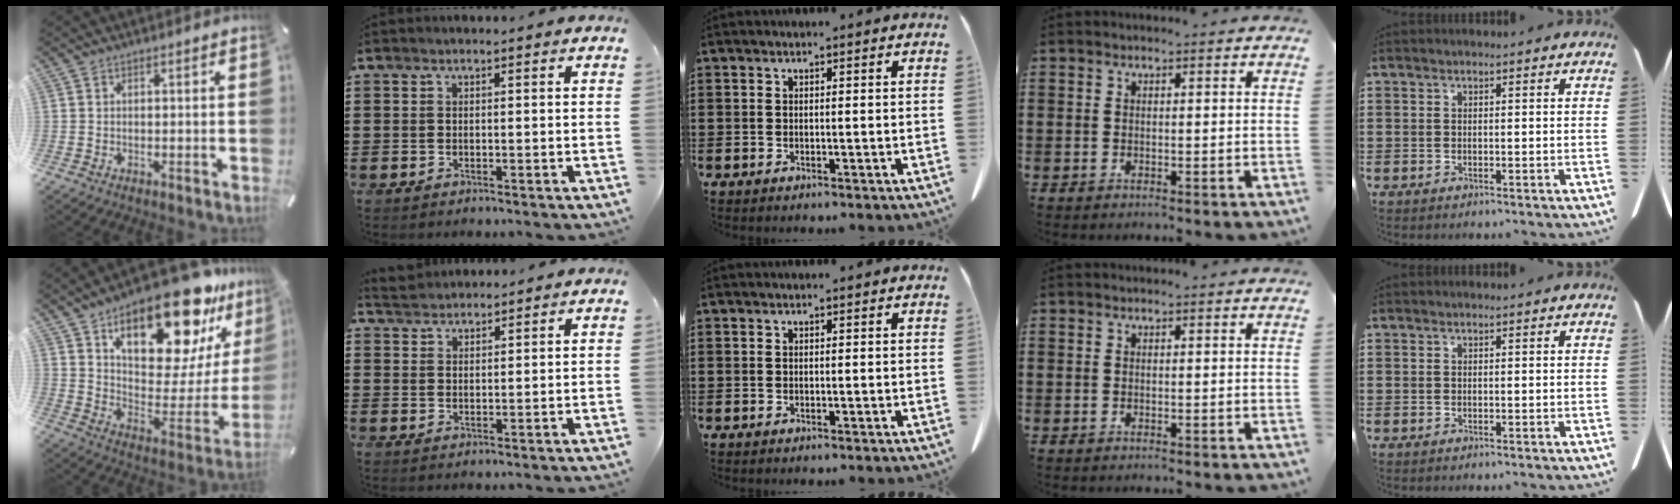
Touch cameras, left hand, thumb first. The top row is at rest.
{"thumb": {"total": 25.1, "force": [17.8, 10.2, 14.5], "torque": [-0.208, -0.128, 0.297]}, "index": {"total": 2.7, "force": [2.6, 0.4, -0.1], "torque": [-0.007, -0.001, 0.052]}}